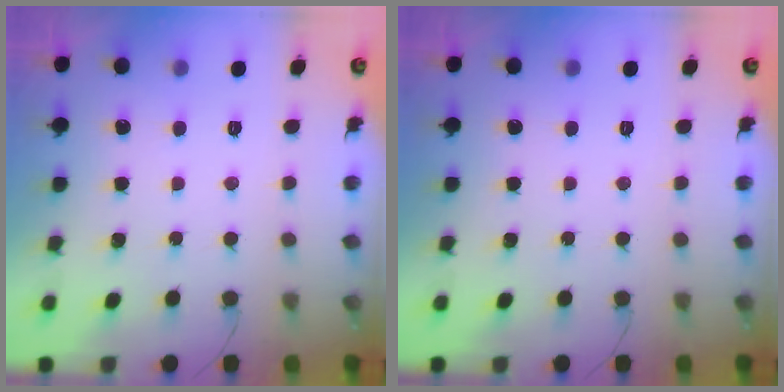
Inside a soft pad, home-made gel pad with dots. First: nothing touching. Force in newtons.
{"total": 0.0}